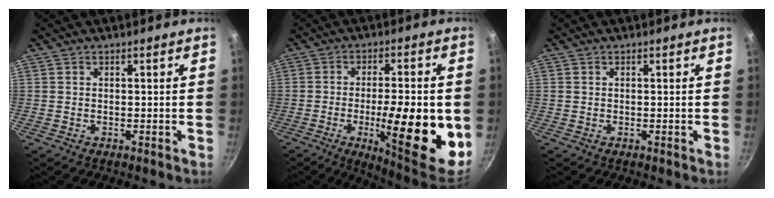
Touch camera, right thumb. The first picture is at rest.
{"total": 18.9, "force": [-3.5, 5.1, 17.9], "torque": [-0.248, -0.002, -0.051]}
{"total": 0.0}